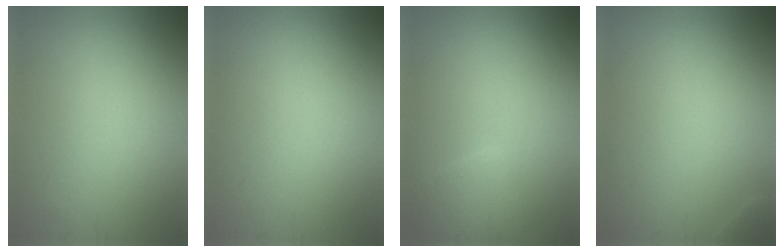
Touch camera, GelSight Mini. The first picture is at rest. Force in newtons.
{"total": 0.0}
{"total": 2.3, "press": 2.3, "slide": 0.2}
{"total": 0.7, "press": 0.7, "slide": 0.0}